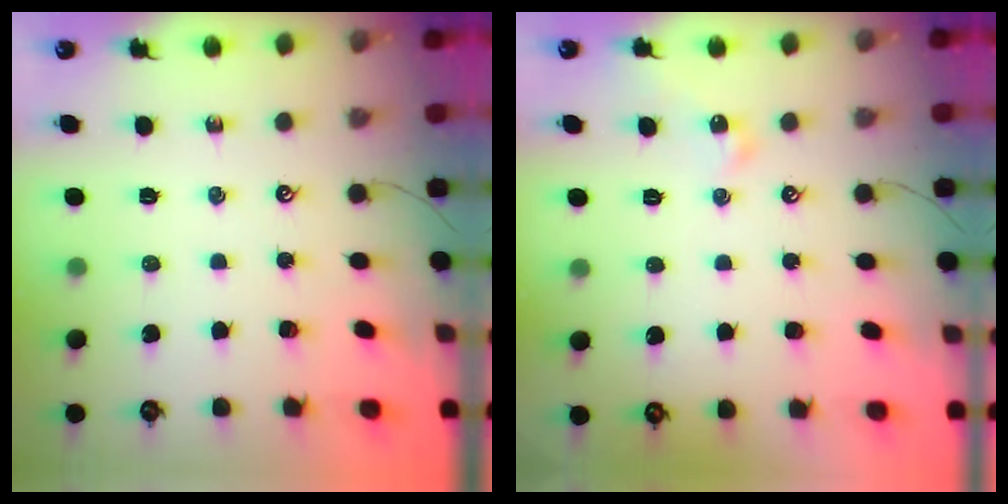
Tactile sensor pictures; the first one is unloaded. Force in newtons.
{"total": 1.9, "press": 1.8, "slide": 0.5}